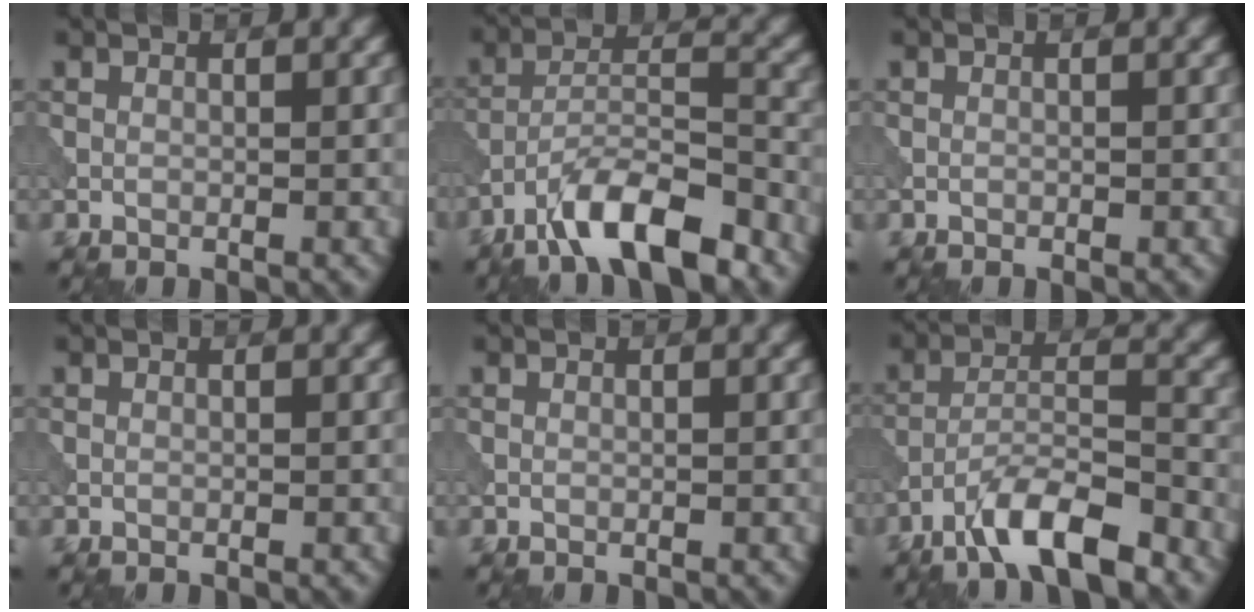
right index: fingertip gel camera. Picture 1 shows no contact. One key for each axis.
{"total": 8.1, "fx": -5.8, "fy": 2.1, "fz": 5.2, "tx": -0.086, "ty": 0.008, "tz": -0.106}
{"total": 0.0}
{"total": 0.0}
{"total": 0.0}
{"total": 6.8, "fx": -5.0, "fy": 1.5, "fz": 4.3, "tx": -0.071, "ty": 0.006, "tz": -0.093}